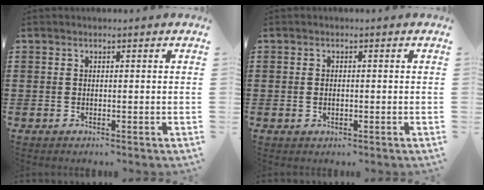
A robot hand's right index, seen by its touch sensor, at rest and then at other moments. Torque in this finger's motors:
{"motor_torque": [0.18, 1.96, -0.03, -0.01]}